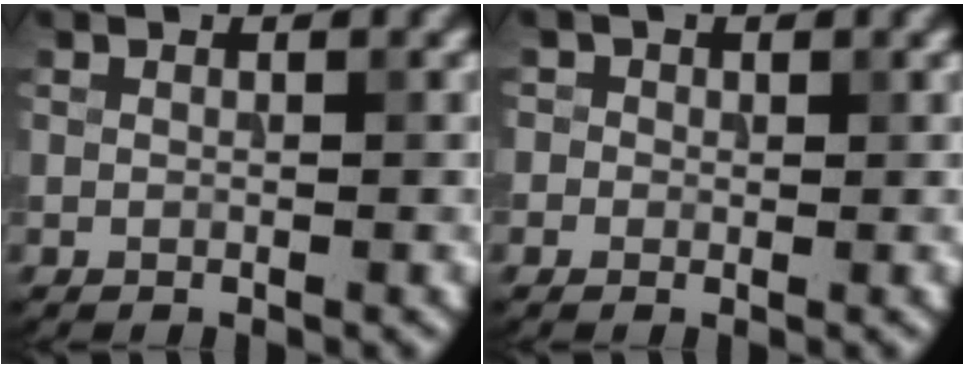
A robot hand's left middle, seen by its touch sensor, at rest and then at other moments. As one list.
[{"total": 1.3, "force": [0.3, 1.2, 0.3], "torque": [0.004, -0.001, -0.004]}]